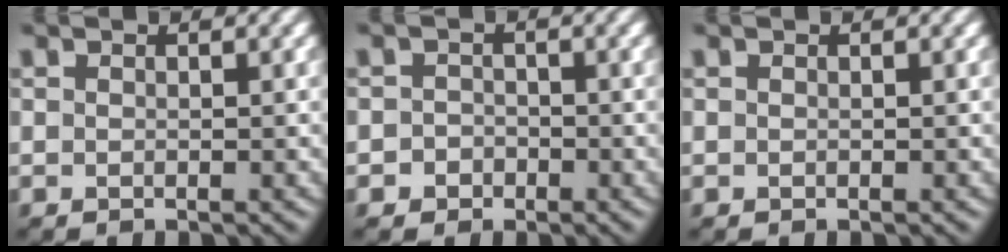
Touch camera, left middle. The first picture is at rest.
{"total": 1.7, "force": [-1.2, 1.2, -0.1], "torque": [0.022, 0.008, -0.025]}
{"total": 0.0}